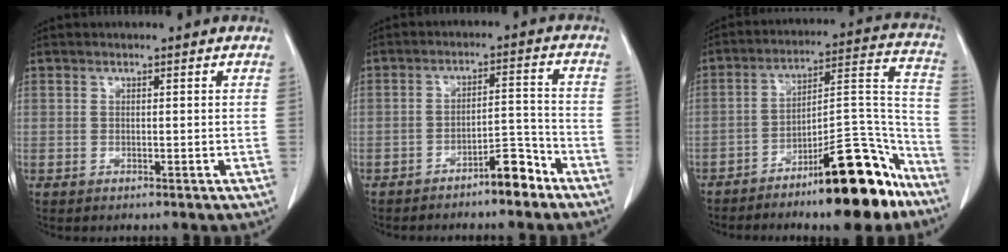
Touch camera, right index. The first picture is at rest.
{"total": 5.7, "force": [-4.4, 1.1, 3.4], "torque": [-0.047, 0.013, -0.072]}
{"total": 17.6, "force": [-12.1, 4.1, 12.1], "torque": [-0.148, 0.048, -0.189]}